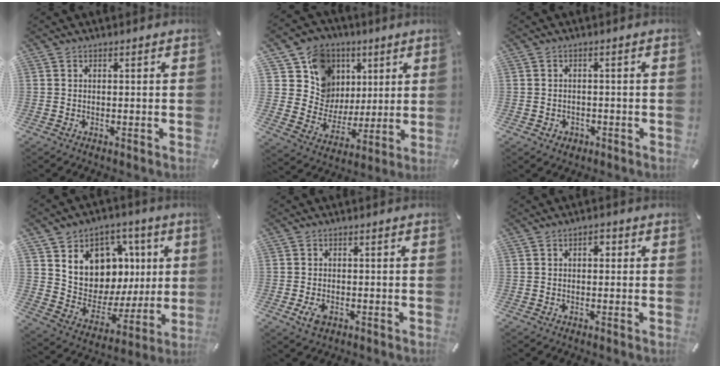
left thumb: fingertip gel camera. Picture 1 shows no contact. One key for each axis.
{"total": 14.5, "fx": 5.7, "fy": 13.1, "fz": 2.3, "tx": -0.039, "ty": -0.041, "tz": 0.123}
{"total": 2.1, "fx": -0.7, "fy": 1.9, "fz": 0.4, "tx": -0.008, "ty": 0.005, "tz": -0.018}
{"total": 11.2, "fx": 3.4, "fy": 10.2, "fz": 3.2, "tx": -0.047, "ty": -0.047, "tz": 0.073}
{"total": 3.0, "fx": -1.2, "fy": 2.0, "fz": 1.9, "tx": -0.054, "ty": -0.002, "tz": -0.026}
{"total": 1.9, "fx": 0.3, "fy": 1.3, "fz": 1.3, "tx": -0.020, "ty": 0.006, "tz": 0.000}